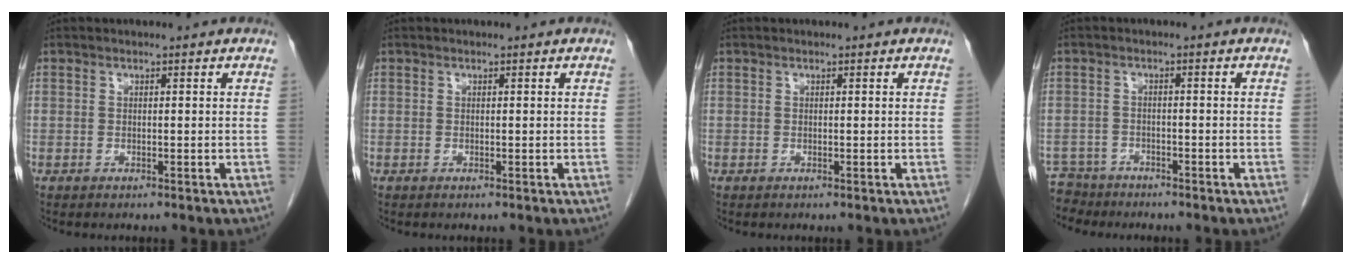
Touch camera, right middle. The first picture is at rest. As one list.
[{"total": 0.0}, {"total": 0.0}, {"total": 4.7, "force": [-4.2, 1.9, -0.8], "torque": [0.015, -0.006, -0.077]}]